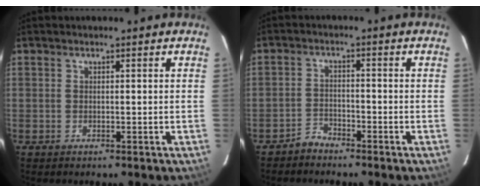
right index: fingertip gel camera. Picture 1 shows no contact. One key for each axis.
{"total": 2.7, "fx": -2.4, "fy": 1.2, "fz": 0.0, "tx": 0.002, "ty": 0.010, "tz": -0.045}